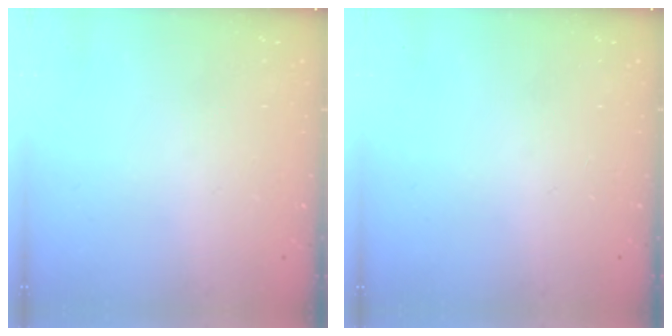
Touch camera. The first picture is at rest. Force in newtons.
{"total": 0.0}